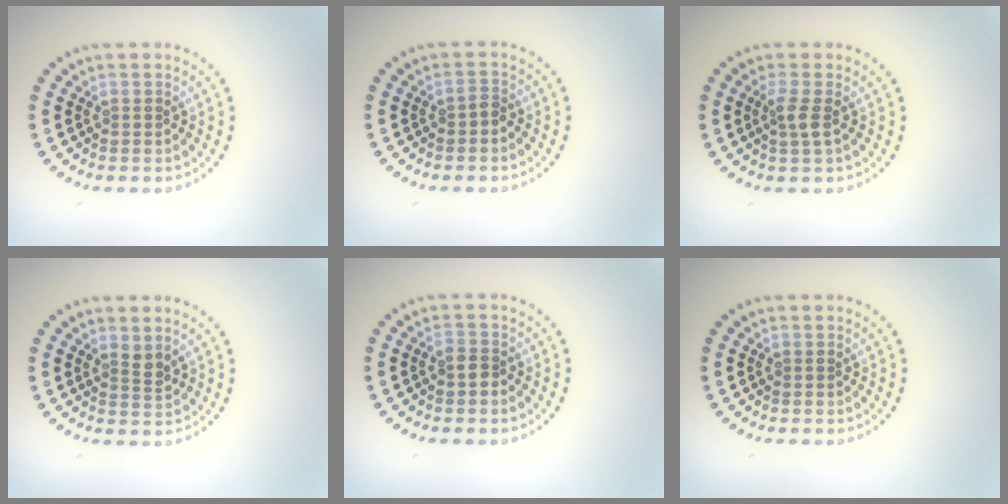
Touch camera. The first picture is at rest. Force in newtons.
{"total": 0.9, "press": 0.7, "slide": 0.6}
{"total": 1.7, "press": 1.4, "slide": 1.0}
{"total": 1.2, "press": 0.9, "slide": 0.8}
{"total": 1.4, "press": 1.2, "slide": 0.7}
{"total": 0.0}